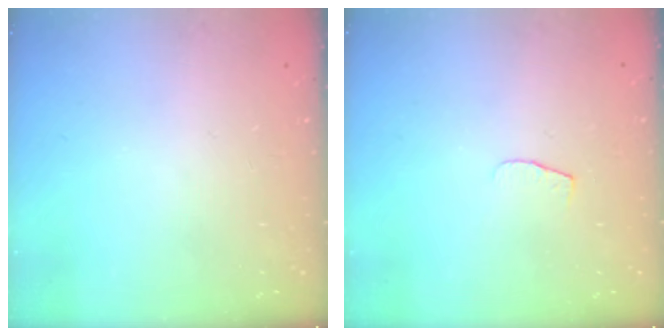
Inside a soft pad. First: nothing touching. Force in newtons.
{"total": 4.2, "press": 4.1, "slide": 0.4}